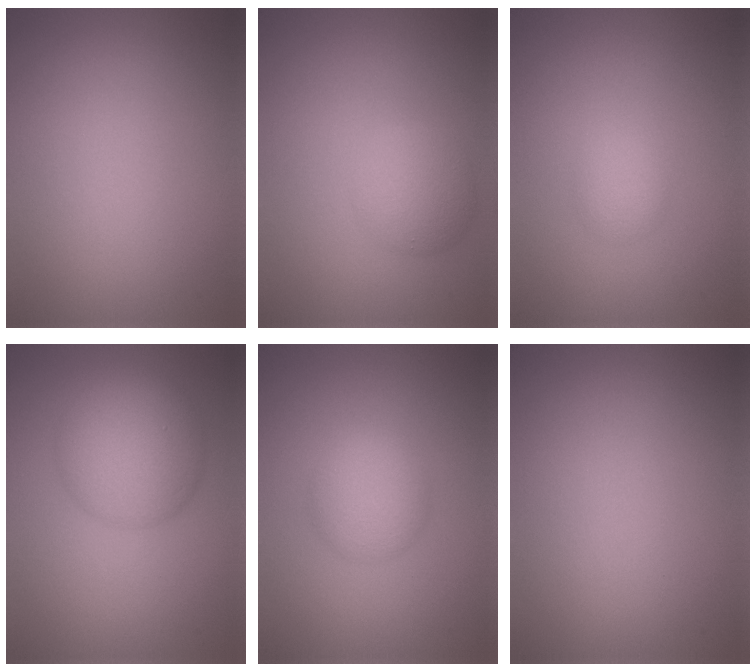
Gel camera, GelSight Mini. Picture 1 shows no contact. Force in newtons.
{"total": 3.2, "press": 3.2, "slide": 0.0}
{"total": 1.5, "press": 1.5, "slide": 0.0}
{"total": 6.6, "press": 6.6, "slide": 0.1}
{"total": 3.3, "press": 3.3, "slide": 0.1}
{"total": 0.0}